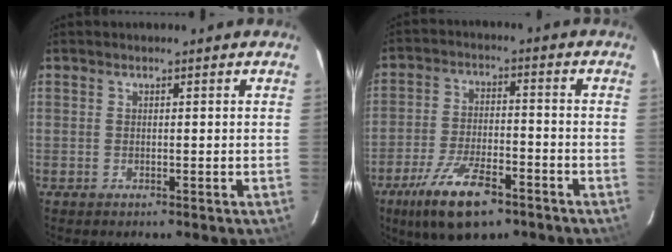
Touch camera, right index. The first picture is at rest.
{"total": 13.3, "force": [-8.4, 4.7, 9.1], "torque": [-0.195, -0.022, -0.148]}